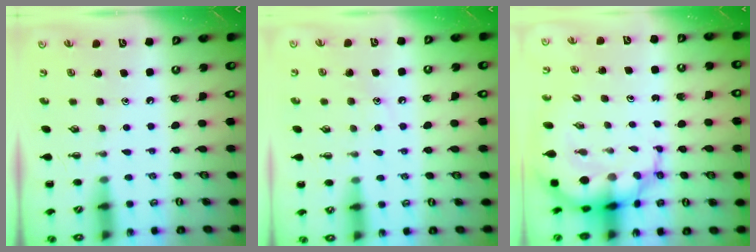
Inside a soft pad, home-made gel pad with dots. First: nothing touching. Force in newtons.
{"total": 7.3, "press": 7.2, "slide": 1.6}
{"total": 10.4, "press": 10.0, "slide": 2.8}